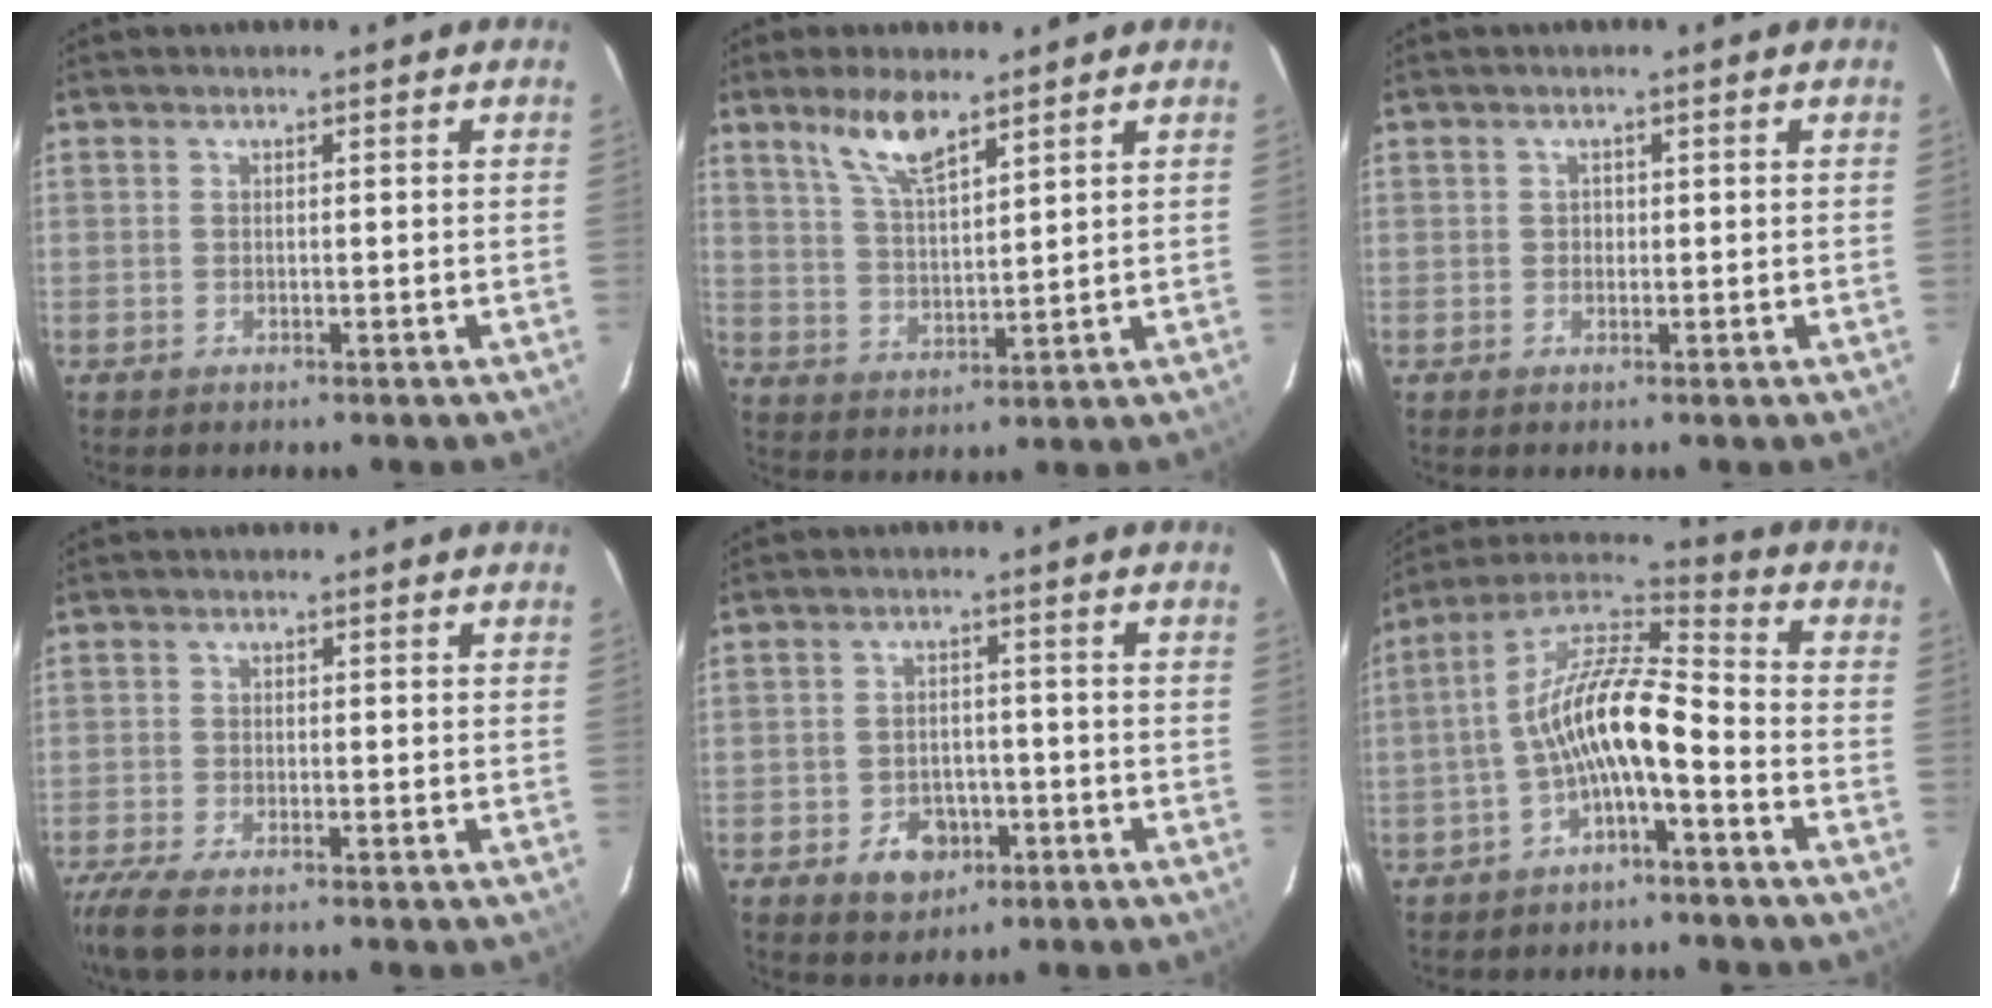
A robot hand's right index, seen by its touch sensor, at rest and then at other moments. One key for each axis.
{"total": 7.8, "fx": 5.6, "fy": 2.1, "fz": 5.1, "tx": -0.098, "ty": 0.002, "tz": 0.114}
{"total": 0.9, "fx": 0.0, "fy": 0.9, "fz": 0.1, "tx": 0.004, "ty": 0.002, "tz": 0.000}
{"total": 6.0, "fx": -4.6, "fy": 1.4, "fz": 3.5, "tx": -0.094, "ty": -0.024, "tz": -0.093}
{"total": 6.5, "fx": -3.0, "fy": 5.0, "fz": 3.0, "tx": -0.067, "ty": 0.010, "tz": -0.028}
{"total": 12.3, "fx": -4.0, "fy": 3.4, "fz": 11.1, "tx": -0.223, "ty": 0.015, "tz": -0.080}